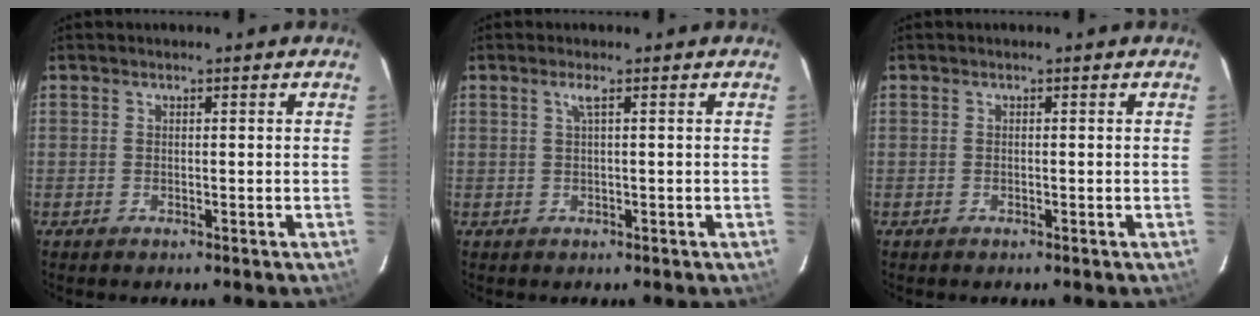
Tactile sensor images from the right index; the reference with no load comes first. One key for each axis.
{"total": 1.3, "fx": 0.4, "fy": -0.4, "fz": 1.2, "tx": -0.018, "ty": 0.002, "tz": 0.007}
{"total": 0.0}